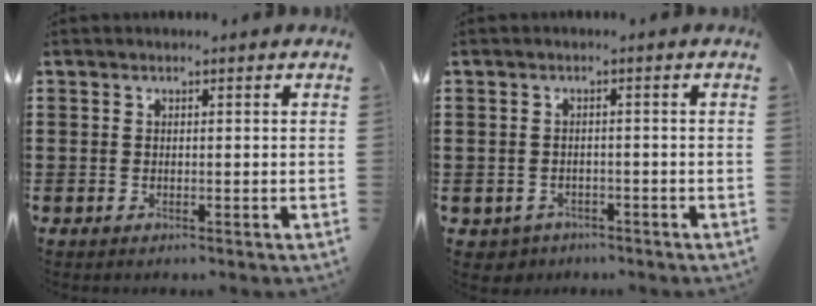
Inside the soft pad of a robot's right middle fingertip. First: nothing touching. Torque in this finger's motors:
{"motor_torque": [0.39, -0.11, 0.00, 0.00]}